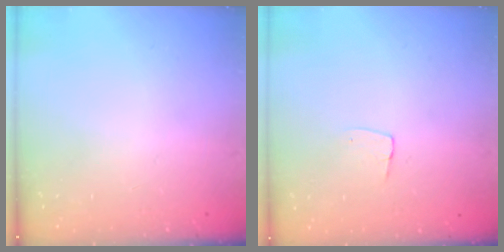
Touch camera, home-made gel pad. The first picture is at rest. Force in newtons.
{"total": 4.1, "press": 4.1, "slide": 0.3}